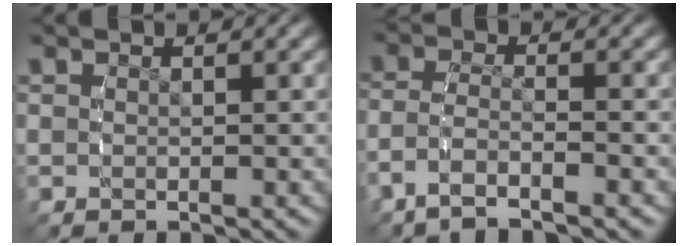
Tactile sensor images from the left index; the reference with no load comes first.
{"total": 3.1, "force": [-1.9, 1.4, 1.9], "torque": [-0.049, -0.014, -0.030]}